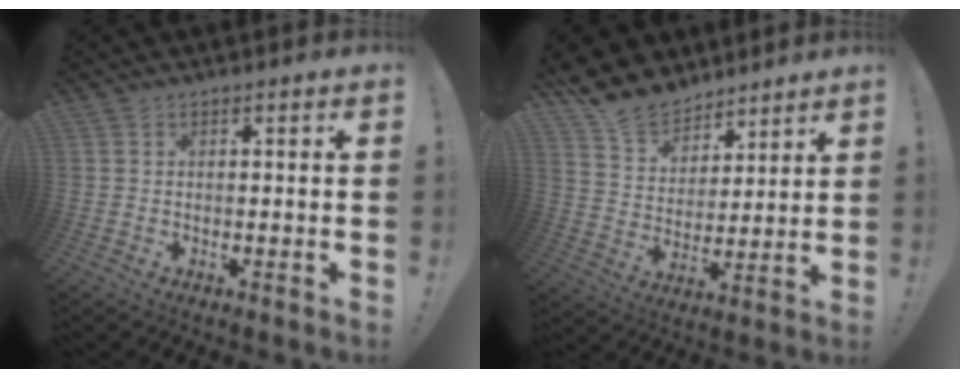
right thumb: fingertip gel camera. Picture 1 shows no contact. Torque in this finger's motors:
{"motor_torque": [0.11, 0.13, 0.33, 0.34, 0.05]}